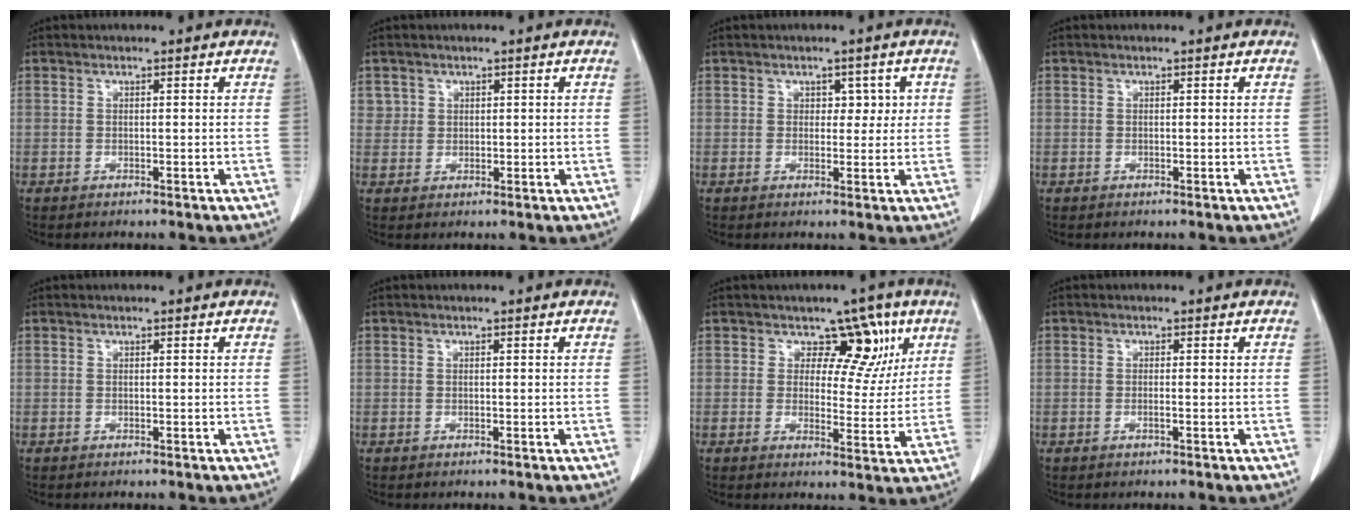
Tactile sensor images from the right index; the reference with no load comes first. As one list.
[{"total": 2.1, "force": [1.0, 1.8, -0.1], "torque": [0.017, 0.000, 0.011]}, {"total": 2.7, "force": [0.8, 1.9, 1.8], "torque": [-0.012, 0.007, 0.009]}, {"total": 0.0}, {"total": 0.0}, {"total": 0.0}, {"total": 7.2, "force": [3.5, 5.0, 3.7], "torque": [-0.019, 0.004, 0.044]}, {"total": 0.6, "force": [-0.2, 0.0, 0.6], "torque": [-0.013, -0.001, -0.004]}]